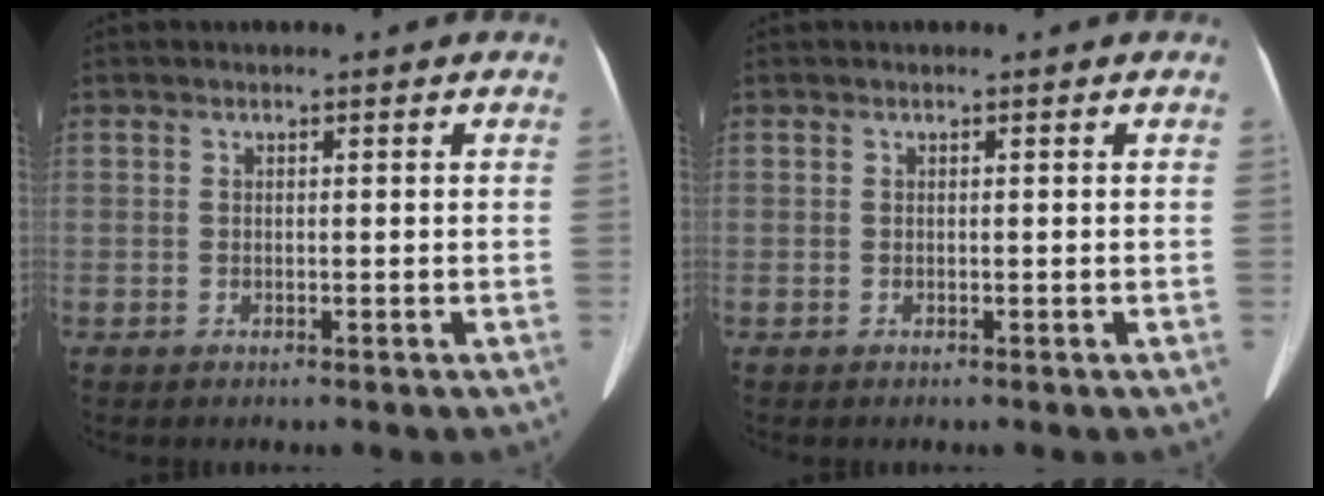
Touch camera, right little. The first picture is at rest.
{"total": 0.0}